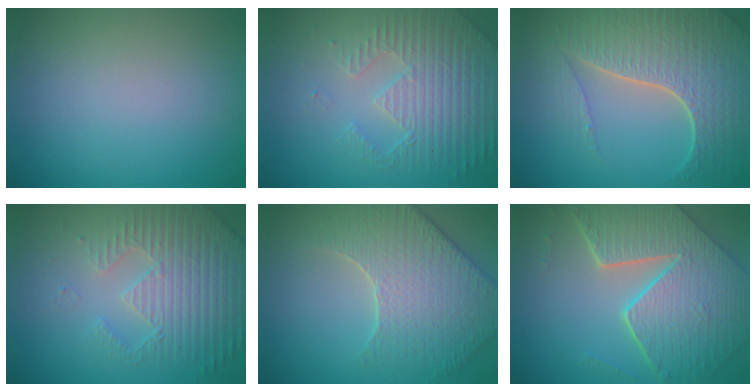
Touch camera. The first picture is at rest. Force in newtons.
{"total": 4.8, "press": 3.9, "slide": 2.8}
{"total": 7.5, "press": 5.6, "slide": 5.1}
{"total": 4.8, "press": 3.9, "slide": 2.8}
{"total": 5.0, "press": 4.9, "slide": 0.8}
{"total": 9.2, "press": 6.6, "slide": 6.4}